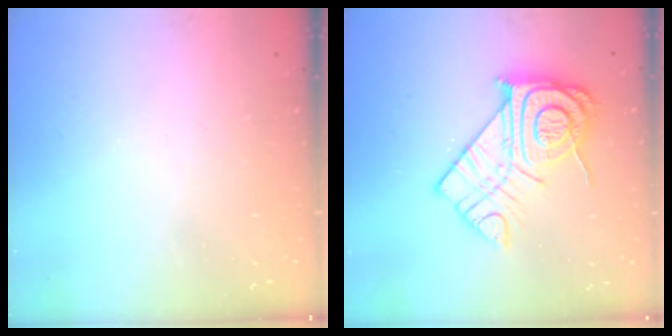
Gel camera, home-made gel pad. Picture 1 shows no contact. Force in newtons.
{"total": 17.3, "press": 17.2, "slide": 1.3}